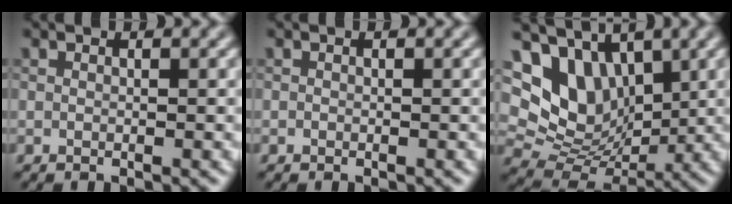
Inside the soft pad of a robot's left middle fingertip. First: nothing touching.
{"total": 0.0}
{"total": 8.7, "force": [3.7, 6.2, 4.9], "torque": [-0.089, 0.001, 0.069]}